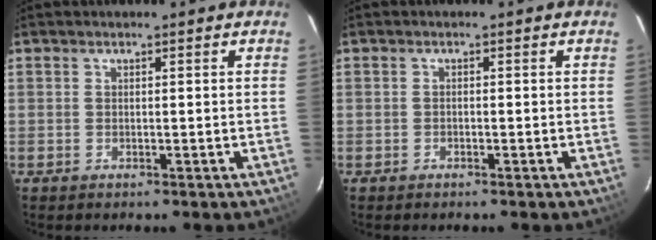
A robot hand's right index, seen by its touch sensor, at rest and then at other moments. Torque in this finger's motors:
{"motor_torque": [-0.15, 0.40, 0.00, -0.01]}